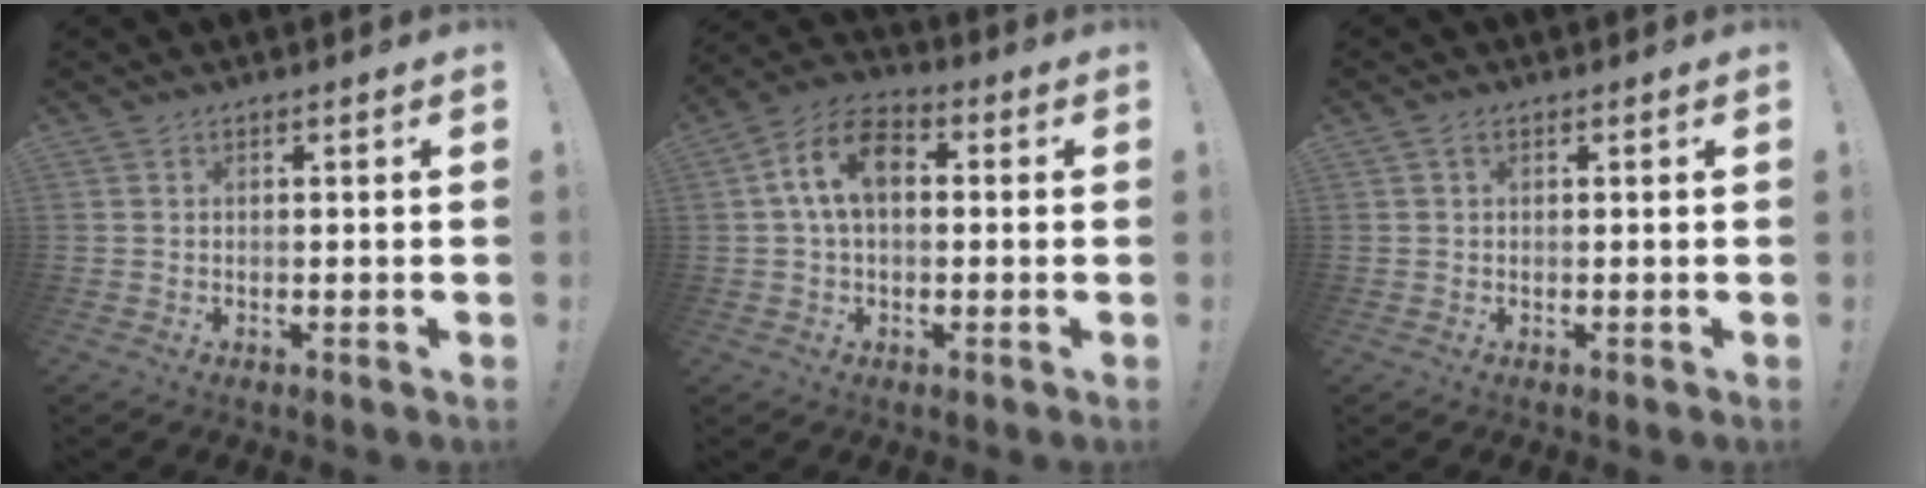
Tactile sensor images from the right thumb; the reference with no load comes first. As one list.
[{"total": 11.7, "force": [1.9, 7.5, 8.8], "torque": [-0.153, 0.016, 0.039]}, {"total": 0.9, "force": [0.4, 0.6, 0.5], "torque": [-0.008, 0.002, 0.006]}]